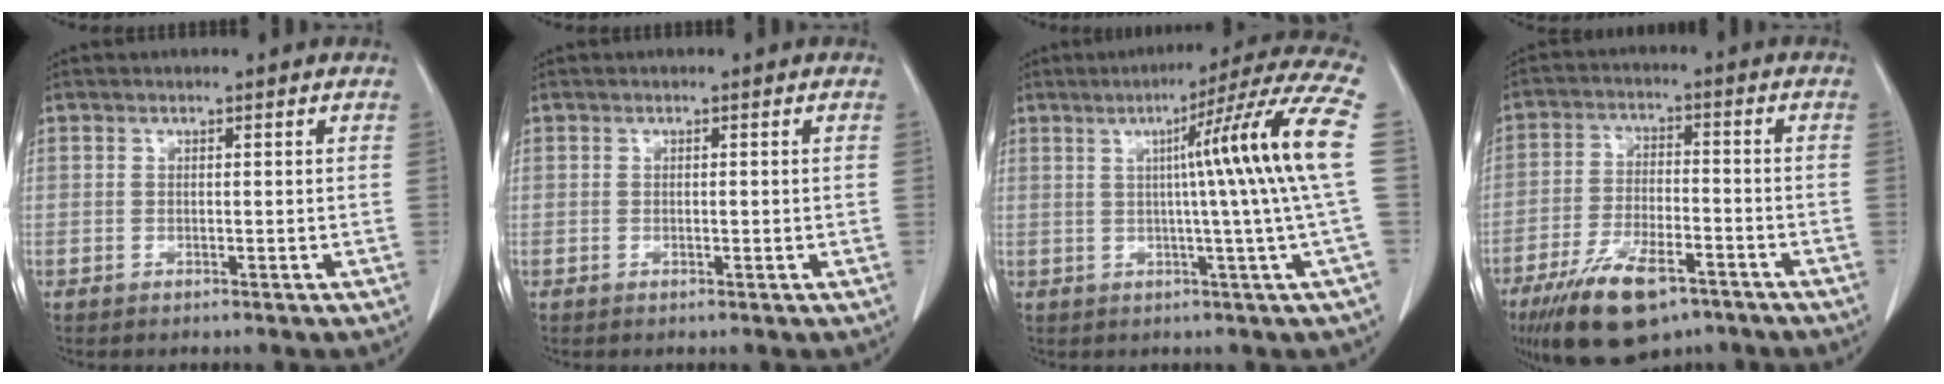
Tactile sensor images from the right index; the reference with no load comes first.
{"total": 0.5, "force": [-0.1, 0.2, 0.5], "torque": [-0.009, 0.000, 0.000]}
{"total": 14.5, "force": [1.4, -2.8, 14.1], "torque": [-0.184, 0.016, 0.015]}
{"total": 13.3, "force": [-8.6, 4.9, 8.8], "torque": [-0.166, -0.013, -0.143]}